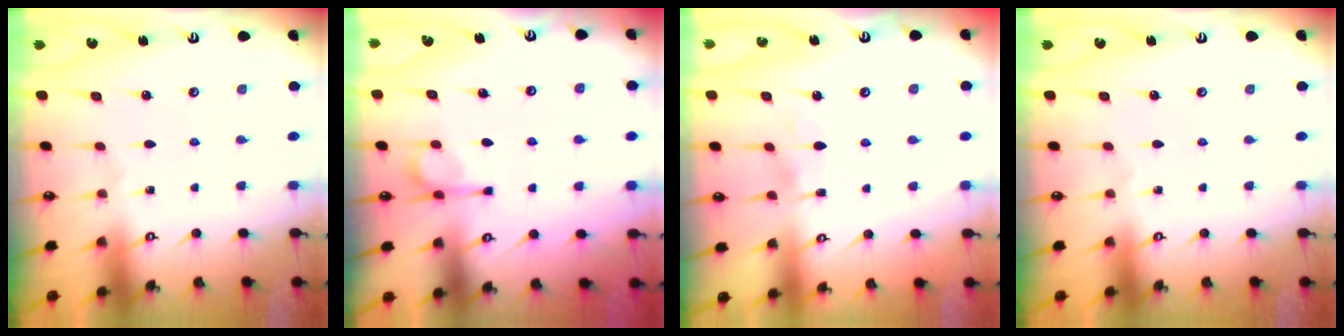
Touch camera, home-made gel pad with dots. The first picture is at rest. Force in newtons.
{"total": 5.2, "press": 5.1, "slide": 0.7}
{"total": 5.2, "press": 5.2, "slide": 0.3}
{"total": 0.0}